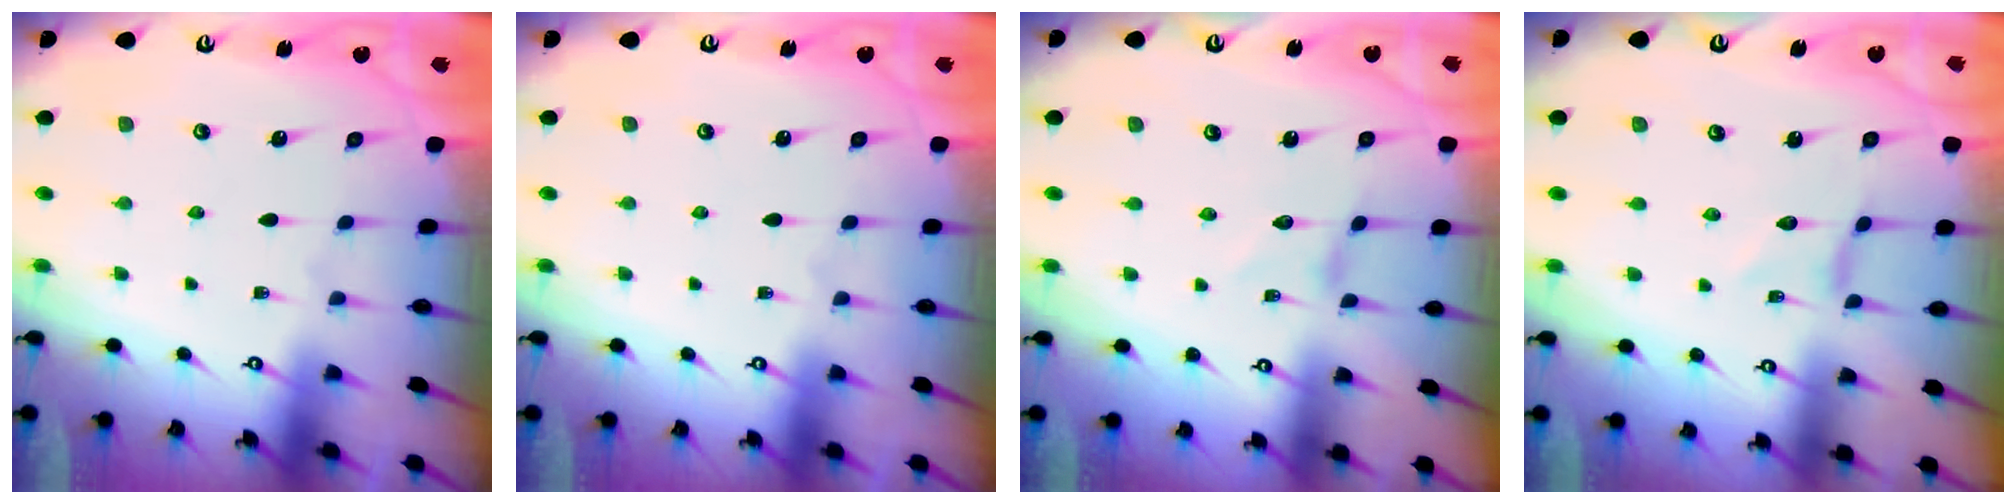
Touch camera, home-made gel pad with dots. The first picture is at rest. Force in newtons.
{"total": 0.0}
{"total": 0.0}
{"total": 0.0}